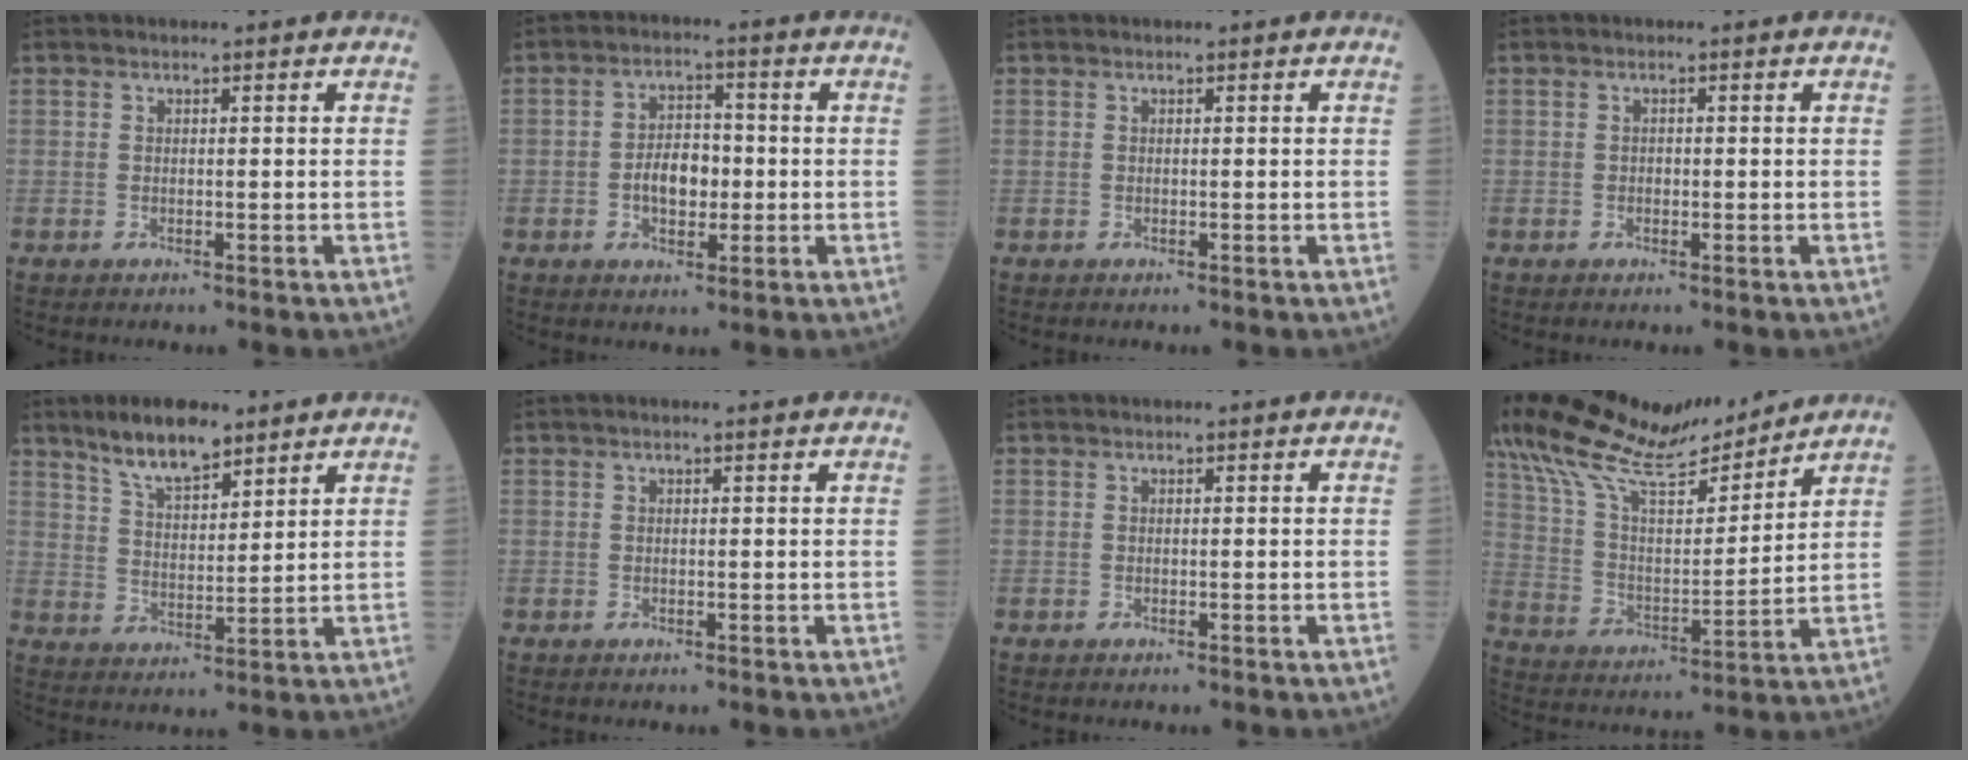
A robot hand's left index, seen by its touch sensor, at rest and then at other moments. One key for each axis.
{"total": 5.7, "fx": -0.9, "fy": 3.3, "fz": 4.5, "tx": -0.086, "ty": 0.012, "tz": -0.016}
{"total": 0.0}
{"total": 0.6, "fx": -0.1, "fy": 0.4, "fz": 0.4, "tx": -0.006, "ty": 0.002, "tz": -0.004}
{"total": 8.4, "fx": 6.6, "fy": 2.3, "fz": 4.7, "tx": -0.094, "ty": 0.008, "tz": 0.124}
{"total": 0.8, "fx": 0.7, "fy": -0.1, "fz": 0.5, "tx": -0.011, "ty": 0.005, "tz": 0.012}
{"total": 0.0}
{"total": 18.7, "fx": 16.7, "fy": 2.9, "fz": 7.9, "tx": -0.160, "ty": 0.017, "tz": 0.295}